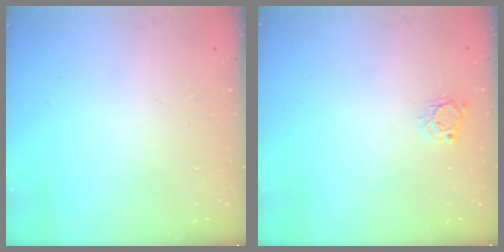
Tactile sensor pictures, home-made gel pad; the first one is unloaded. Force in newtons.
{"total": 4.8, "press": 4.8, "slide": 0.4}